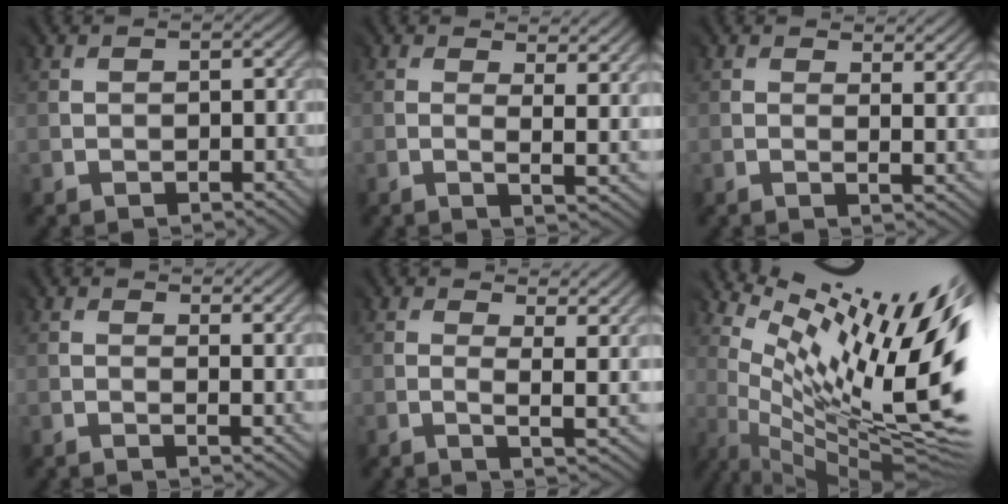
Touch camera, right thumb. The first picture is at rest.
{"total": 3.8, "force": [1.8, 0.7, 3.3], "torque": [-0.065, -0.003, 0.025]}
{"total": 2.3, "force": [1.6, 0.1, 1.7], "torque": [-0.042, -0.002, 0.022]}
{"total": 1.7, "force": [1.3, 0.0, 1.1], "torque": [-0.030, -0.002, 0.018]}
{"total": 4.4, "force": [1.8, 0.8, 3.9], "torque": [-0.072, -0.005, 0.025]}
{"total": 17.4, "force": [7.1, 4.1, 15.3], "torque": [-0.227, 0.003, 0.141]}